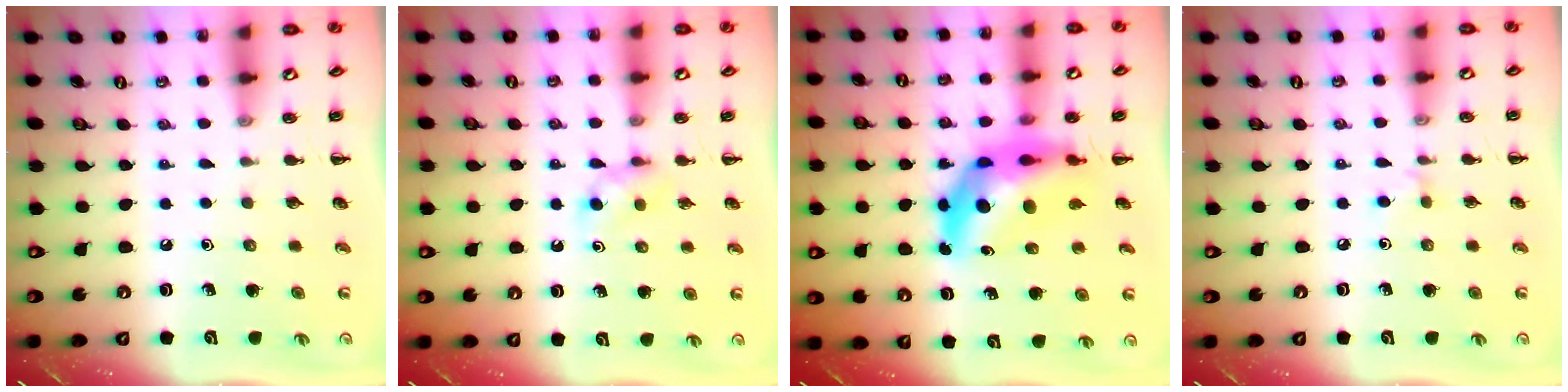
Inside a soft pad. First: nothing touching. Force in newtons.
{"total": 3.3, "press": 3.1, "slide": 1.1}
{"total": 11.8, "press": 11.3, "slide": 3.6}
{"total": 4.0, "press": 3.7, "slide": 1.5}